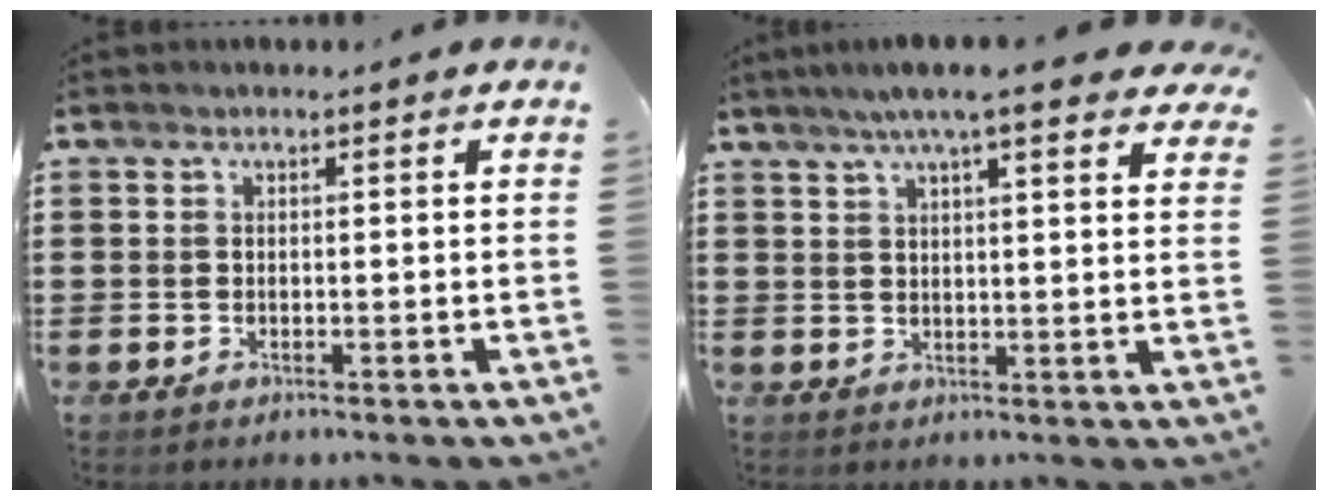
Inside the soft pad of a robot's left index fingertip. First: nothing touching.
{"total": 6.7, "force": [5.3, 0.6, 4.1], "torque": [-0.085, -0.007, 0.091]}